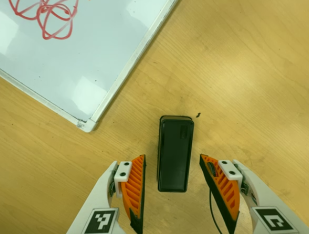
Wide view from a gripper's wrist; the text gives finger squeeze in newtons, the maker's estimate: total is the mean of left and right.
{"total": 0.0}